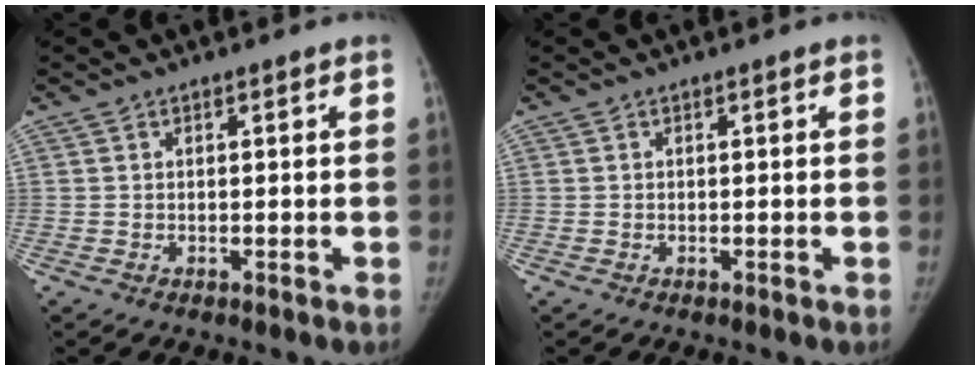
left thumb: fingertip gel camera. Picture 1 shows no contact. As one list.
[{"total": 0.0}]